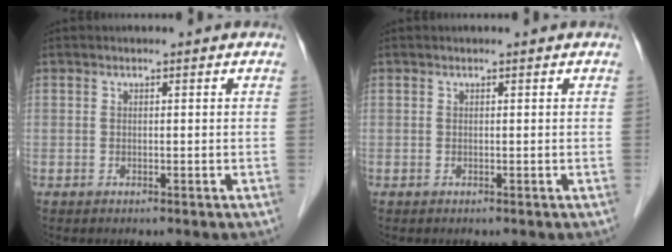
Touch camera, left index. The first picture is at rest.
{"total": 0.0}